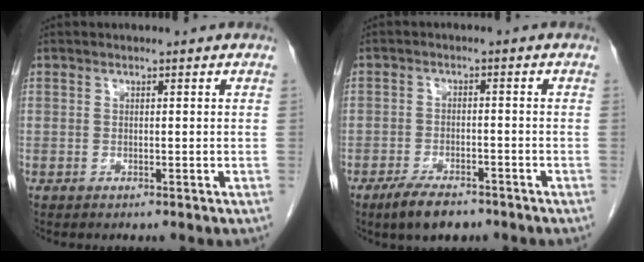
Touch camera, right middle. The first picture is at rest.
{"total": 5.7, "force": [-4.2, 2.1, 3.2], "torque": [-0.061, -0.004, -0.069]}